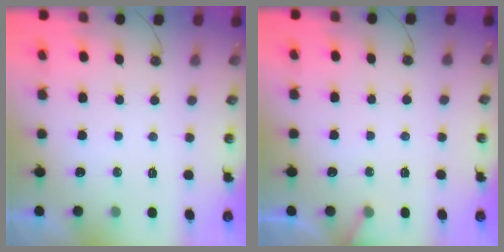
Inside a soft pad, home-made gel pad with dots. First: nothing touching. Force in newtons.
{"total": 5.5, "press": 5.5, "slide": 0.3}